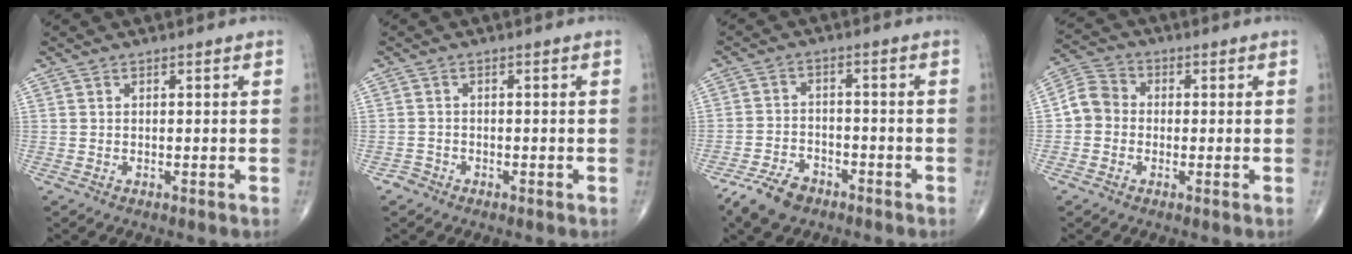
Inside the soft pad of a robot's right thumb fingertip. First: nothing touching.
{"total": 1.4, "force": [-1.0, 1.0, -0.3], "torque": [0.012, 0.006, -0.025]}
{"total": 7.0, "force": [-5.0, 3.8, 3.0], "torque": [-0.050, 0.017, -0.093]}
{"total": 5.9, "force": [-0.7, 5.3, 2.5], "torque": [-0.032, 0.022, -0.030]}